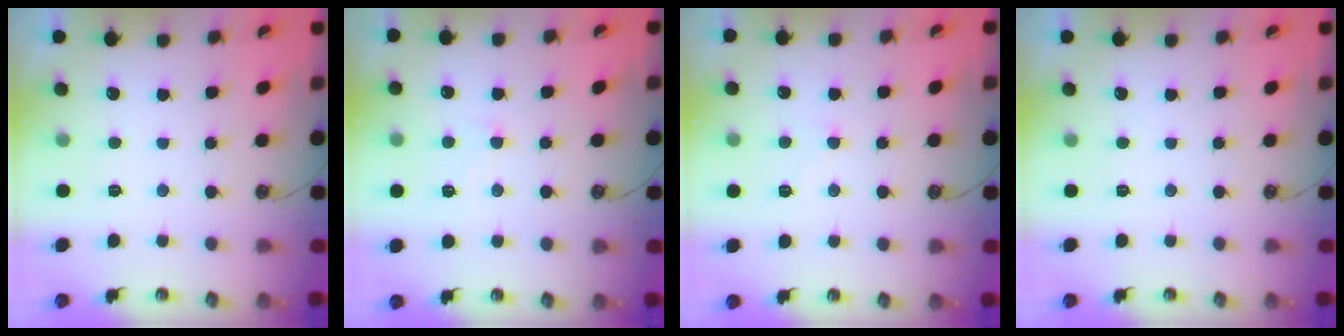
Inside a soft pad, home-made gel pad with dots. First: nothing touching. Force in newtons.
{"total": 0.8, "press": 0.6, "slide": 0.6}
{"total": 1.4, "press": 1.3, "slide": 0.4}
{"total": 0.0}